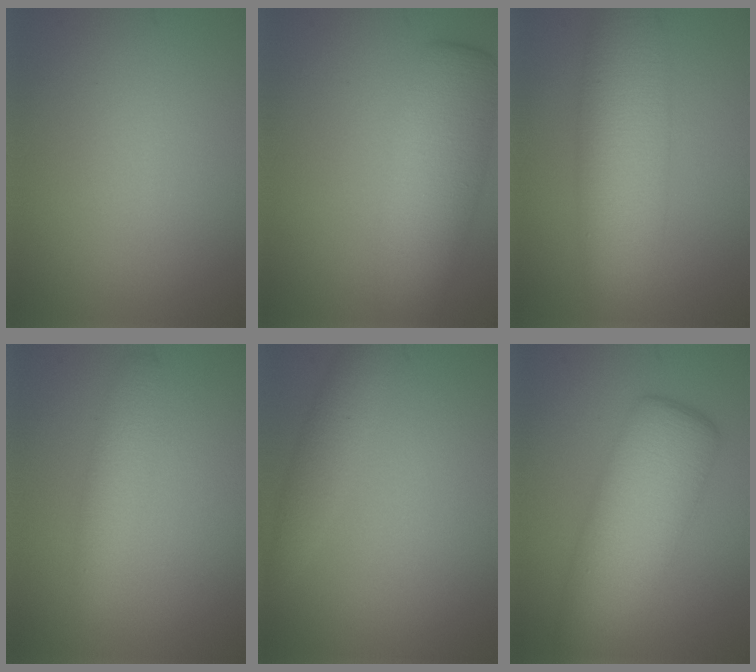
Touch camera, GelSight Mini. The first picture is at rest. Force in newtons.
{"total": 7.4, "press": 7.4, "slide": 0.2}
{"total": 8.2, "press": 8.2, "slide": 0.3}
{"total": 2.4, "press": 2.4, "slide": 0.1}
{"total": 2.2, "press": 2.2, "slide": 0.2}
{"total": 8.7, "press": 8.7, "slide": 0.2}